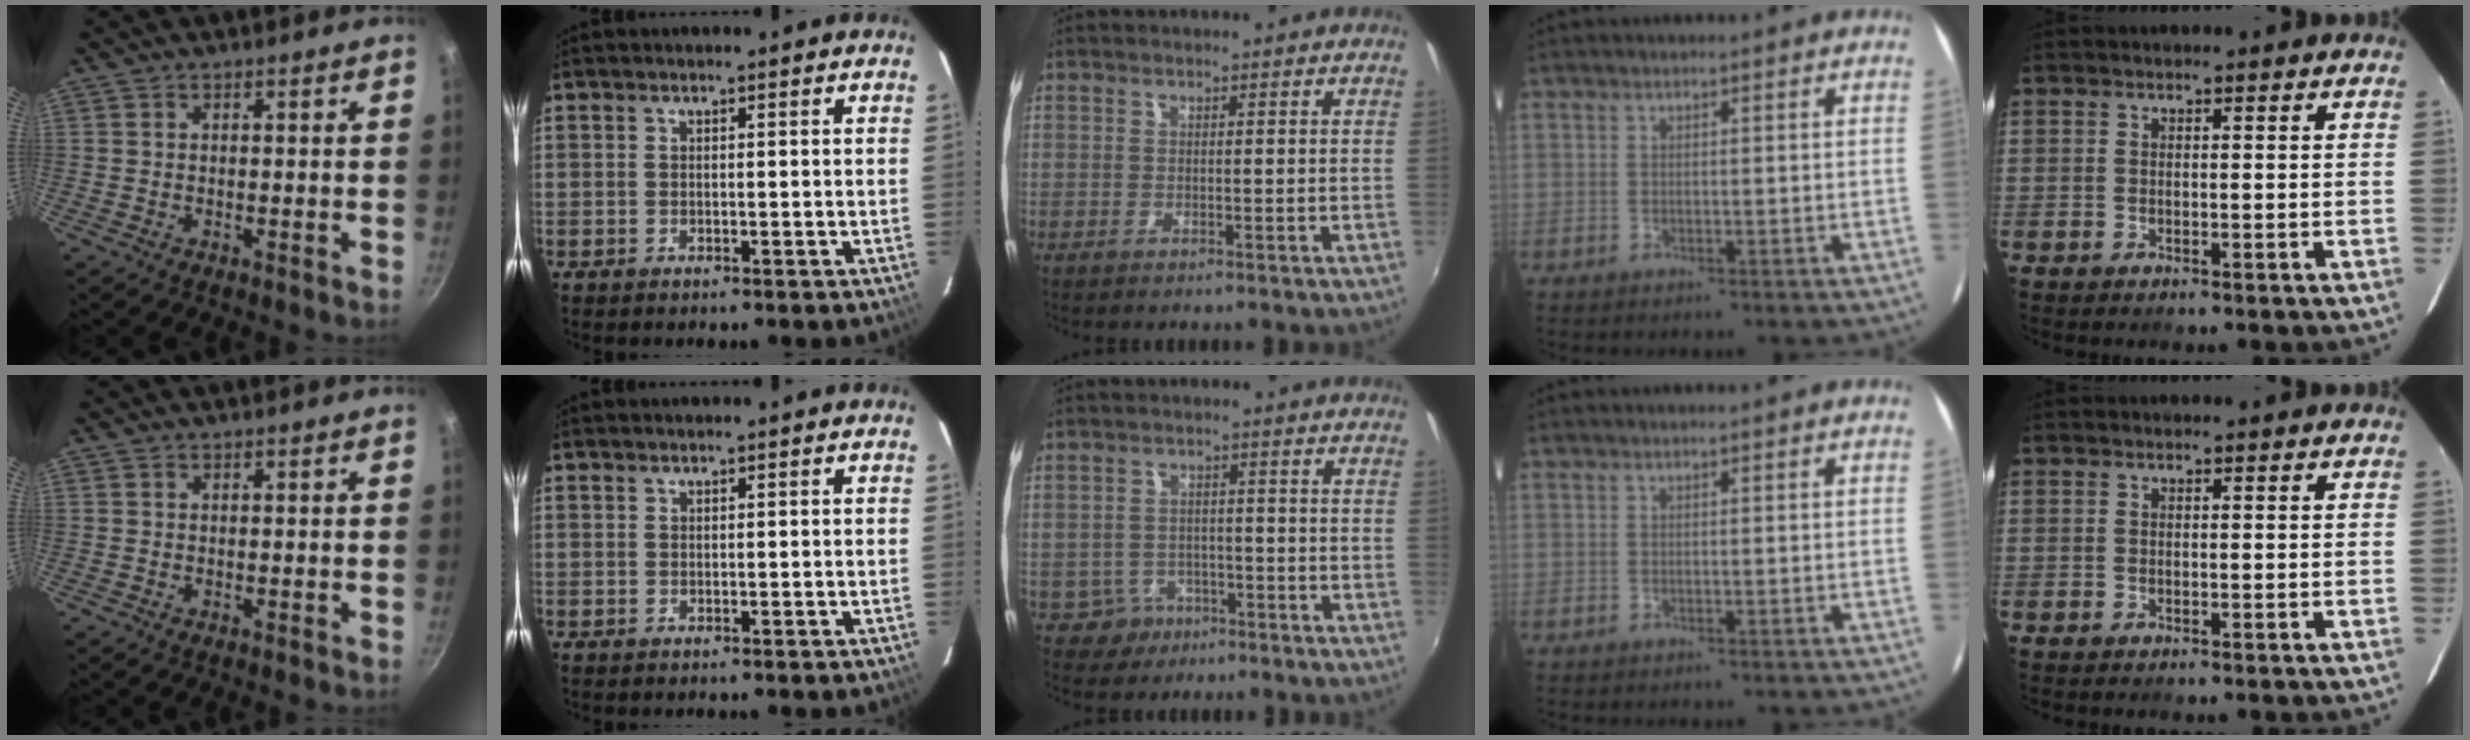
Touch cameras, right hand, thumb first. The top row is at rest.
{"middle": {"total": 4.3, "force": [-2.7, 3.4, 0.3], "torque": [-0.020, 0.011, -0.038]}}